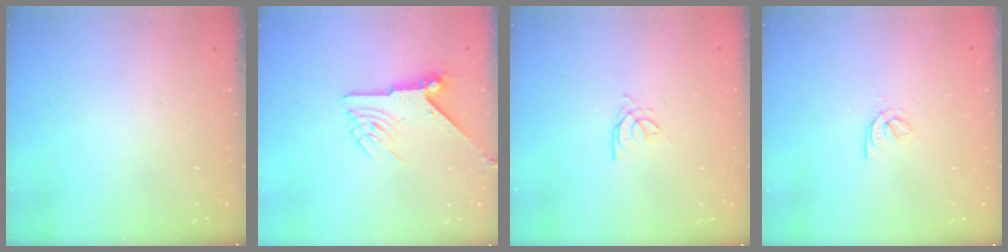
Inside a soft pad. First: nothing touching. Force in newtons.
{"total": 6.7, "press": 6.7, "slide": 0.1}
{"total": 2.6, "press": 2.6, "slide": 0.3}
{"total": 2.9, "press": 2.8, "slide": 0.8}